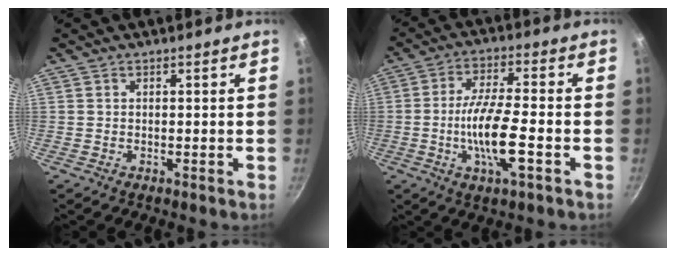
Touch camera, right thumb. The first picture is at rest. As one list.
[{"total": 11.3, "force": [-3.1, 2.5, 10.5], "torque": [-0.197, 0.014, -0.063]}]